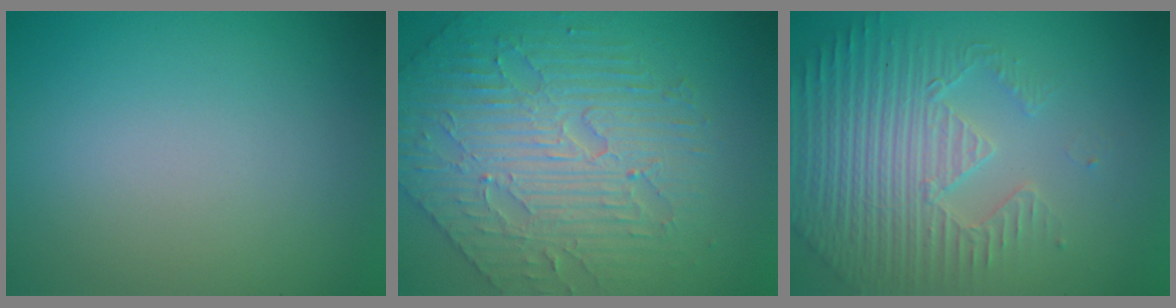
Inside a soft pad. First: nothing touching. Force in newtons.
{"total": 5.8, "press": 5.1, "slide": 2.7}
{"total": 4.9, "press": 4.6, "slide": 1.8}